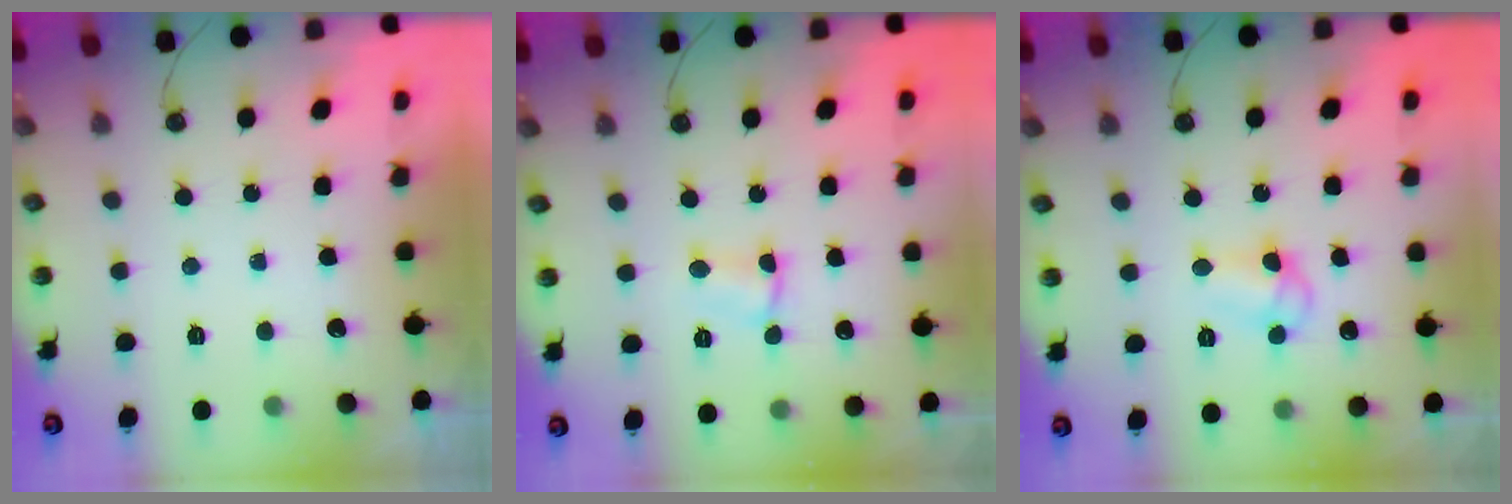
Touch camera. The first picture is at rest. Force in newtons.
{"total": 2.6, "press": 2.6, "slide": 0.4}
{"total": 7.0, "press": 7.0, "slide": 0.6}